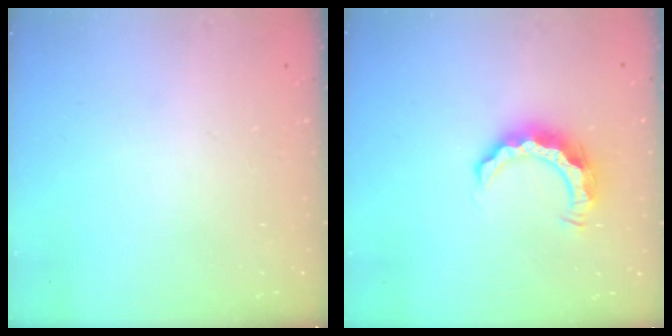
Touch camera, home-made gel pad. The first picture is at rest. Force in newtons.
{"total": 8.4, "press": 8.3, "slide": 0.6}